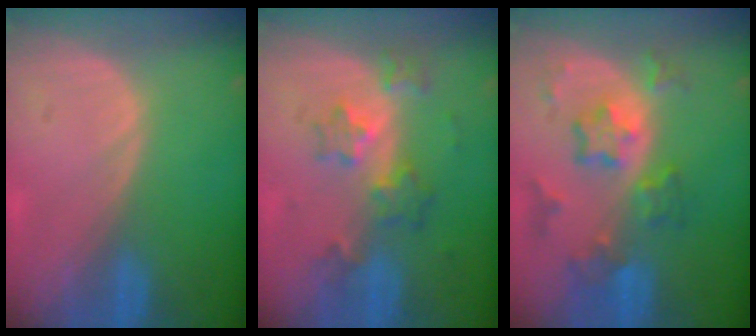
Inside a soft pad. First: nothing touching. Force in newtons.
{"total": 6.1, "press": 5.6, "slide": 2.5}
{"total": 8.1, "press": 7.0, "slide": 4.0}